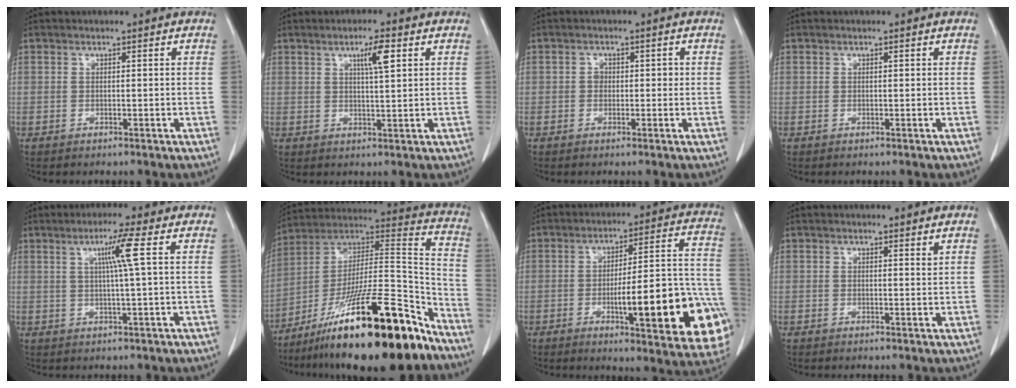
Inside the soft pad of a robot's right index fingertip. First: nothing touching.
{"total": 4.5, "force": [2.0, 0.4, 4.0], "torque": [-0.063, 0.000, 0.033]}
{"total": 1.9, "force": [0.0, 1.5, 1.2], "torque": [-0.013, 0.005, -0.001]}
{"total": 0.0}
{"total": 5.1, "force": [1.5, -1.2, 4.7], "torque": [-0.085, 0.001, 0.025]}
{"total": 28.8, "force": [-19.5, 4.1, 20.9], "torque": [-0.282, 0.011, -0.322]}
{"total": 21.6, "force": [-6.4, 3.7, 20.3], "torque": [-0.178, 0.023, -0.073]}
{"total": 0.7, "force": [0.5, 0.0, 0.4], "torque": [-0.005, -0.004, 0.007]}